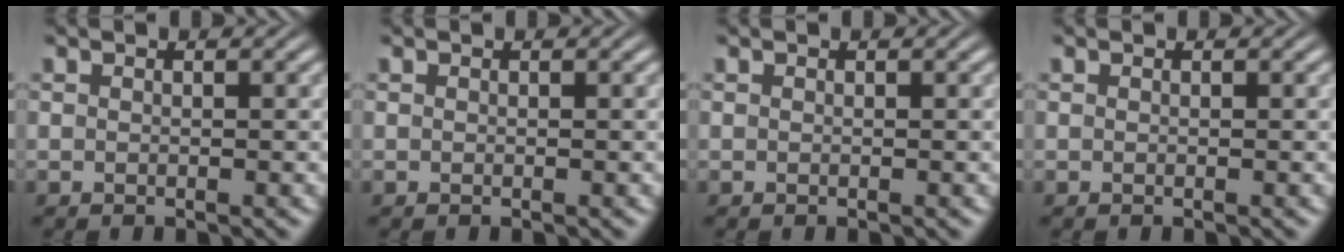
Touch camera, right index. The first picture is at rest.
{"total": 0.0}
{"total": 0.0}
{"total": 0.0}